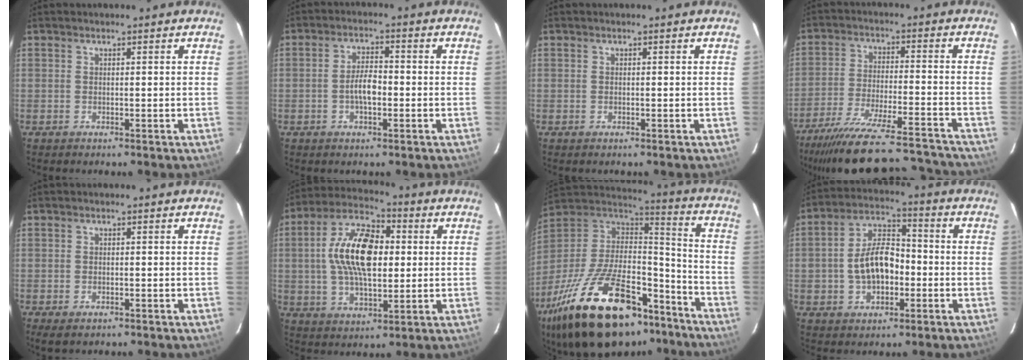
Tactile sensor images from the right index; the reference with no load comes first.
{"total": 4.6, "force": [-1.2, 2.0, 4.0], "torque": [-0.076, 0.007, -0.020]}
{"total": 0.0}
{"total": 27.5, "force": [-24.7, 4.4, 11.3], "torque": [-0.210, -0.044, -0.361]}
{"total": 2.7, "force": [-1.7, 1.2, 1.6], "torque": [-0.036, -0.009, -0.030]}
{"total": 15.9, "force": [1.6, 8.2, 13.6], "torque": [-0.256, 0.022, 0.022]}
{"total": 34.5, "force": [-22.5, 14.9, 21.6], "torque": [-0.411, -0.009, -0.344]}
{"total": 10.8, "force": [-1.9, 6.7, 8.3], "torque": [-0.159, 0.023, -0.026]}